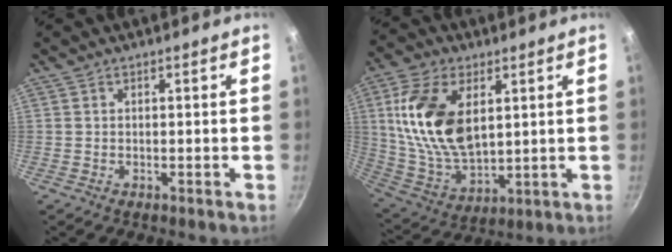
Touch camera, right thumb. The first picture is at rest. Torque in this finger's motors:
{"motor_torque": [0.66, 2.66, 1.72, 0.47, 0.50]}